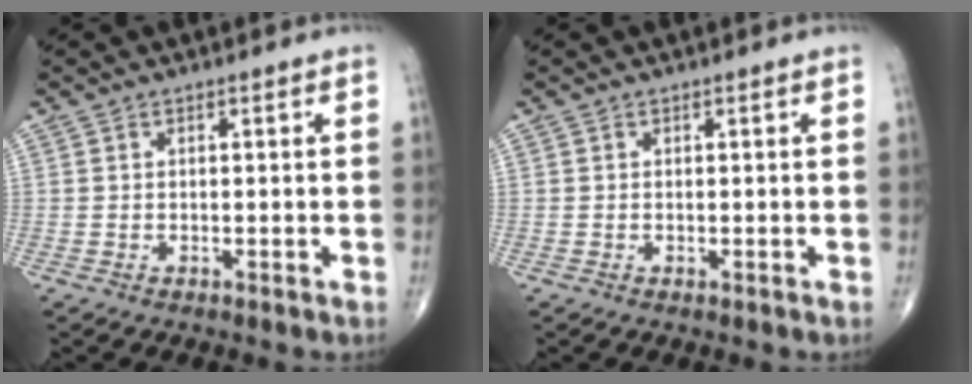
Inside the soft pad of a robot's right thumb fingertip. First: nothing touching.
{"total": 0.0}